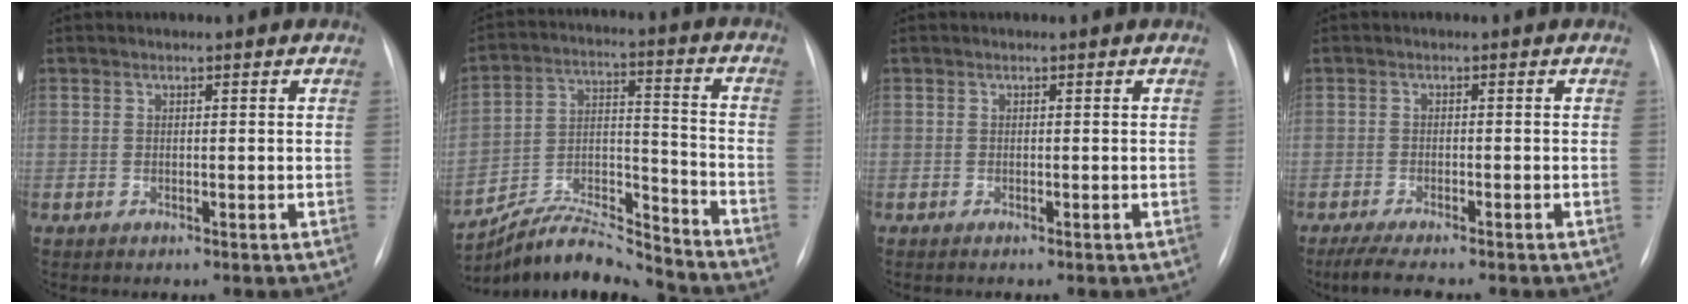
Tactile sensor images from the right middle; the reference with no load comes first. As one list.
[{"total": 12.5, "force": [-12.2, 0.7, 2.6], "torque": [-0.040, 0.031, -0.226]}, {"total": 0.0}, {"total": 6.0, "force": [-4.8, 0.7, 3.4], "torque": [-0.056, -0.015, -0.073]}]